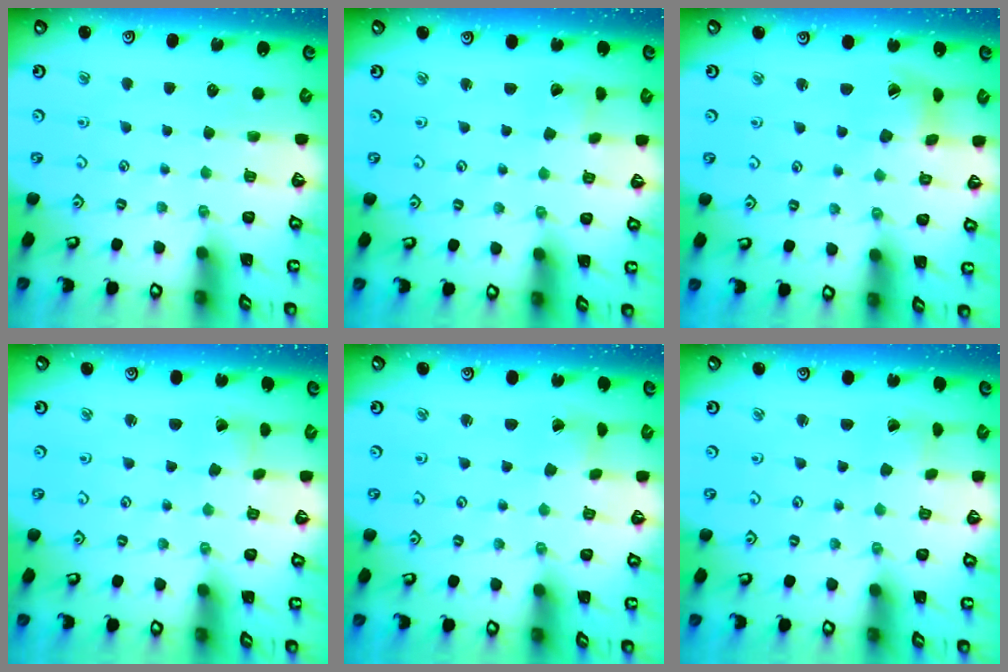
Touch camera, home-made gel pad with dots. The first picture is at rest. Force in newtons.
{"total": 0.0}
{"total": 7.3, "press": 7.2, "slide": 0.8}
{"total": 1.0, "press": 1.0, "slide": 0.0}
{"total": 1.1, "press": 1.0, "slide": 0.4}
{"total": 0.7, "press": 0.7, "slide": 0.0}